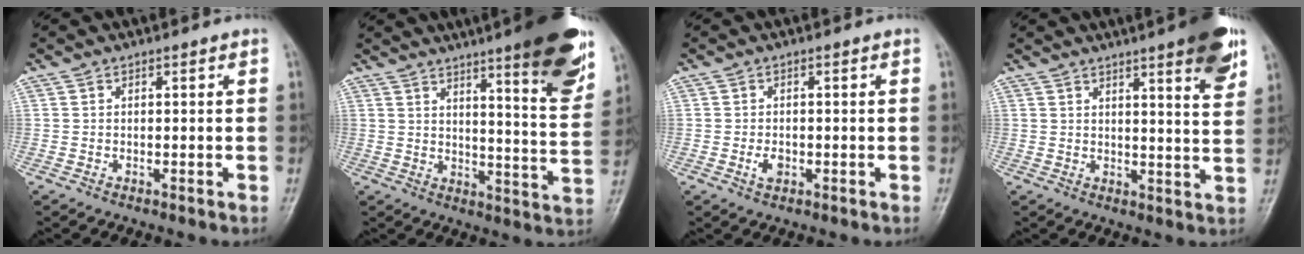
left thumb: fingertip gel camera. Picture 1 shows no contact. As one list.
[{"total": 18.5, "force": [11.4, 2.9, 14.4], "torque": [-0.167, -0.061, 0.152]}, {"total": 2.2, "force": [-0.6, 1.5, 1.5], "torque": [-0.026, 0.000, -0.011]}, {"total": 10.9, "force": [6.5, 1.7, 8.6], "torque": [-0.097, -0.030, 0.079]}]